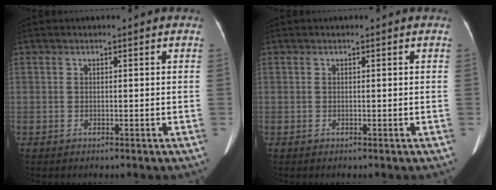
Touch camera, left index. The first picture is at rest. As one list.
[{"total": 0.0}]